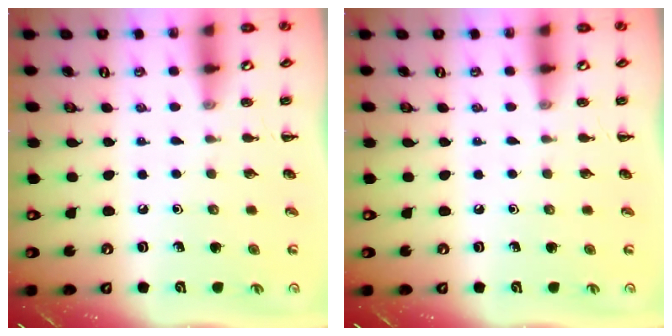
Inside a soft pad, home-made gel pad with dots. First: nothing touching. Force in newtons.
{"total": 0.0}